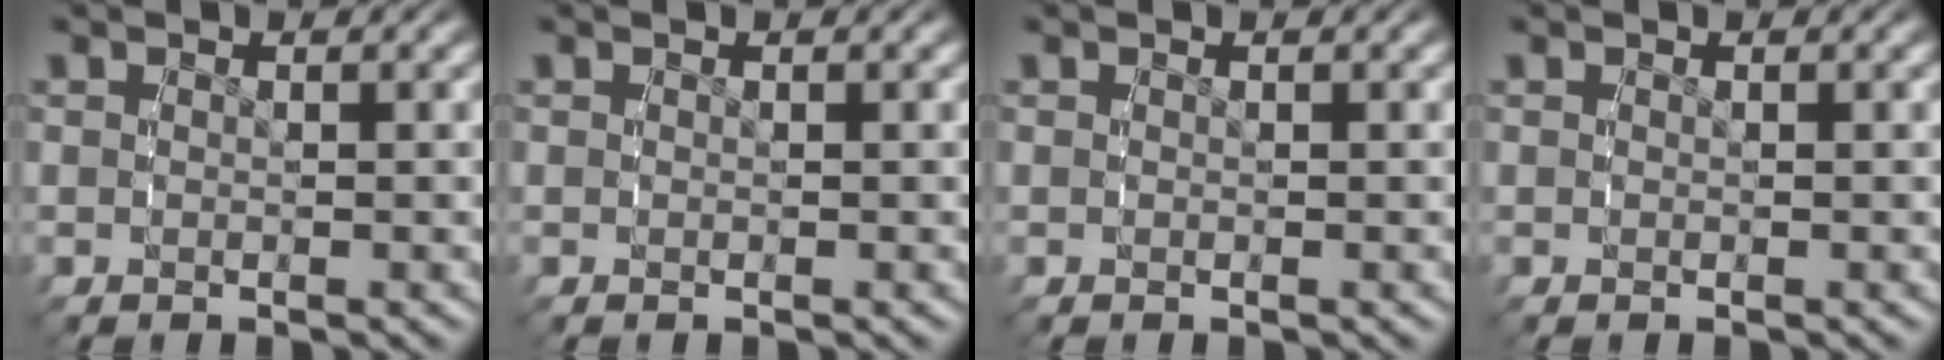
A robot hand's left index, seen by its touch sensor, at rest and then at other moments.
{"total": 0.0}
{"total": 0.0}
{"total": 0.0}